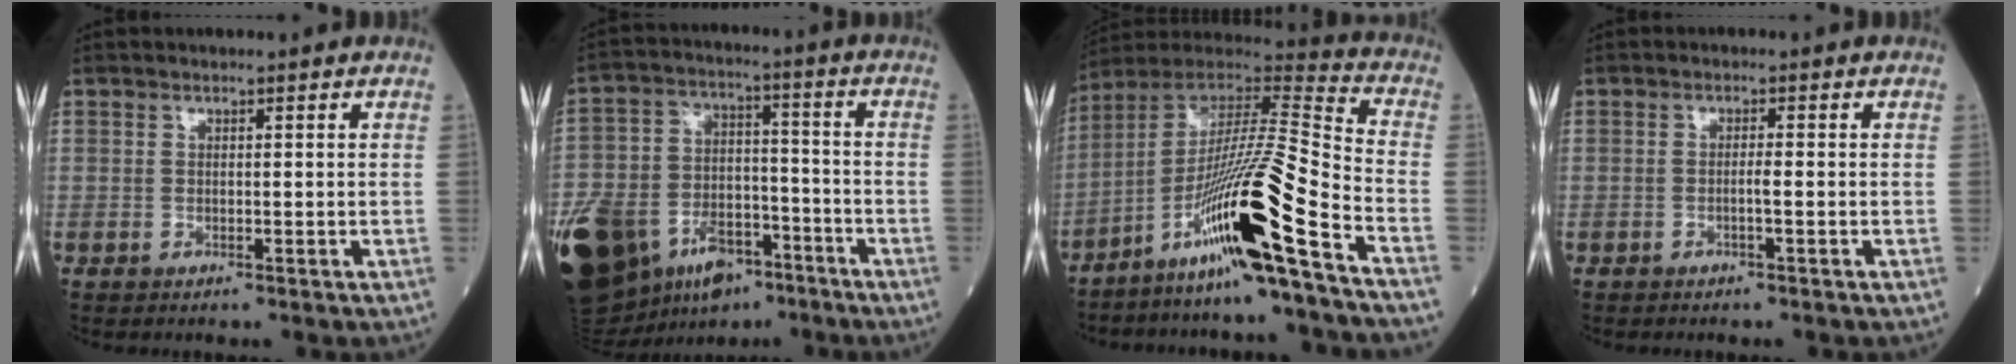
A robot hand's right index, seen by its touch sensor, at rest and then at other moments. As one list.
[{"total": 28.1, "force": [-15.6, 16.3, 16.7], "torque": [-0.416, -0.013, -0.264]}, {"total": 19.2, "force": [-10.4, -1.4, 16.1], "torque": [-0.319, -0.022, -0.191]}, {"total": 1.2, "force": [-0.4, -0.2, 1.1], "torque": [-0.023, 0.002, -0.005]}]